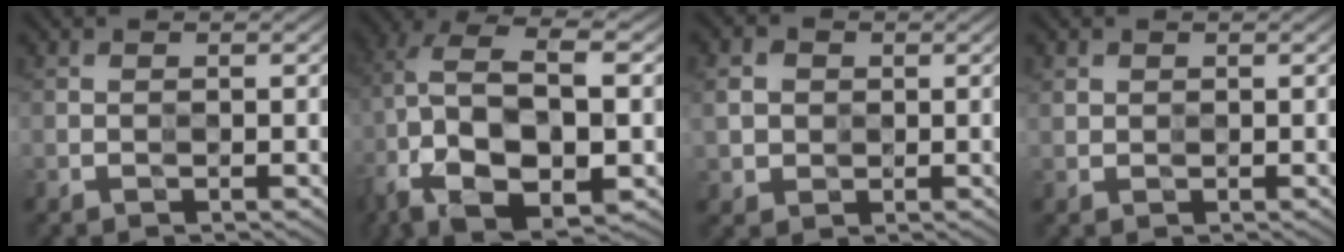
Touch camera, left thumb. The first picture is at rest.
{"total": 14.6, "force": [-3.5, 7.5, 12.1], "torque": [-0.282, -0.001, -0.050]}
{"total": 4.0, "force": [0.5, 3.6, 1.7], "torque": [-0.065, 0.001, 0.012]}
{"total": 1.2, "force": [0.6, 0.9, 0.3], "torque": [-0.008, -0.001, 0.015]}